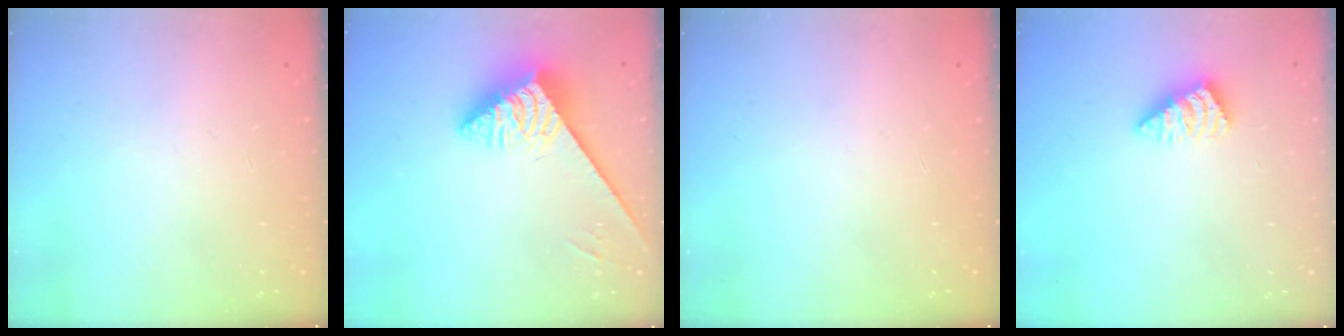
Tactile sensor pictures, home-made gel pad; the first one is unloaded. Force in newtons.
{"total": 3.8, "press": 3.7, "slide": 0.6}
{"total": 0.0}
{"total": 2.8, "press": 2.7, "slide": 0.5}